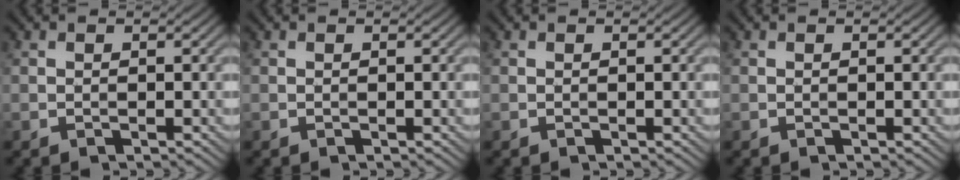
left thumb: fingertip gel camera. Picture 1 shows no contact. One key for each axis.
{"total": 0.0}
{"total": 0.0}
{"total": 0.0}